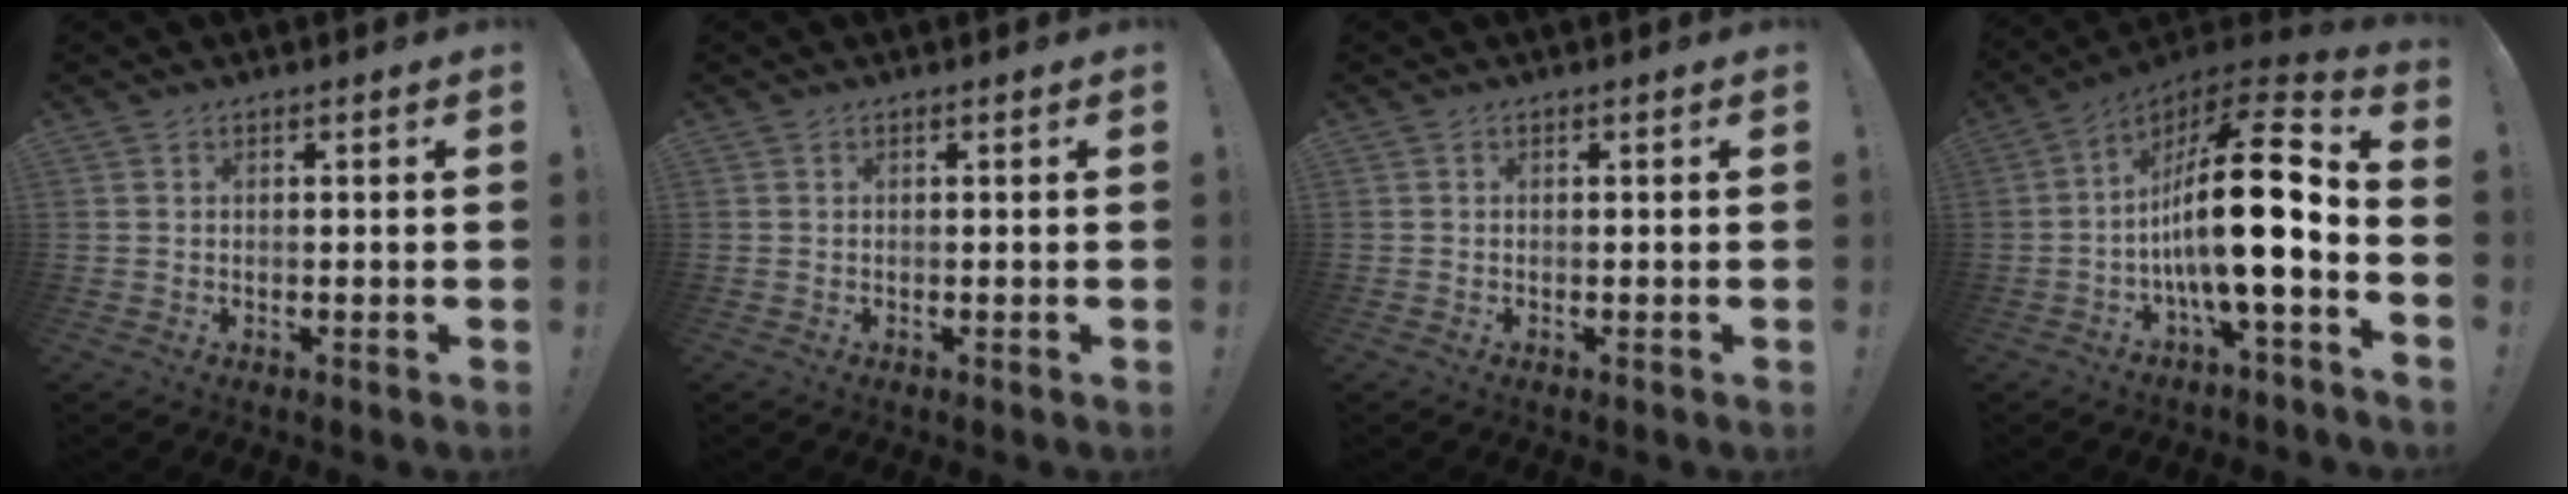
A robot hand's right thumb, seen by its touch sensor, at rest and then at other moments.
{"total": 0.0}
{"total": 0.0}
{"total": 23.5, "force": [-2.3, 5.8, 22.7], "torque": [-0.370, -0.001, -0.045]}